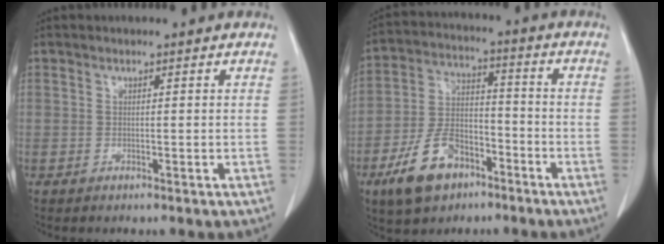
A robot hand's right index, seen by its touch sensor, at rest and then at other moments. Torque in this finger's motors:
{"motor_torque": [0.37, -0.33, -0.18, -0.06]}